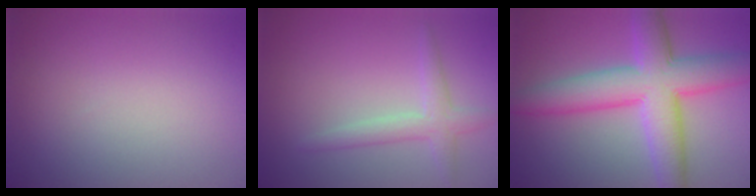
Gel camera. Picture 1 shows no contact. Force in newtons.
{"total": 2.4, "press": 2.4, "slide": 0.1}
{"total": 8.6, "press": 8.6, "slide": 0.2}